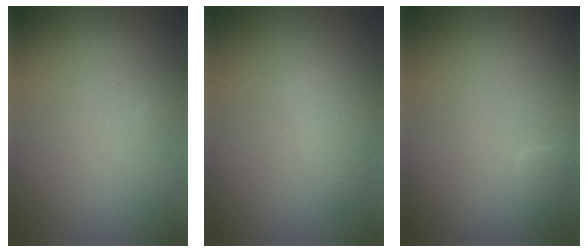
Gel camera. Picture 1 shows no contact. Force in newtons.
{"total": 2.4, "press": 2.4, "slide": 0.1}
{"total": 0.8, "press": 0.8, "slide": 0.1}